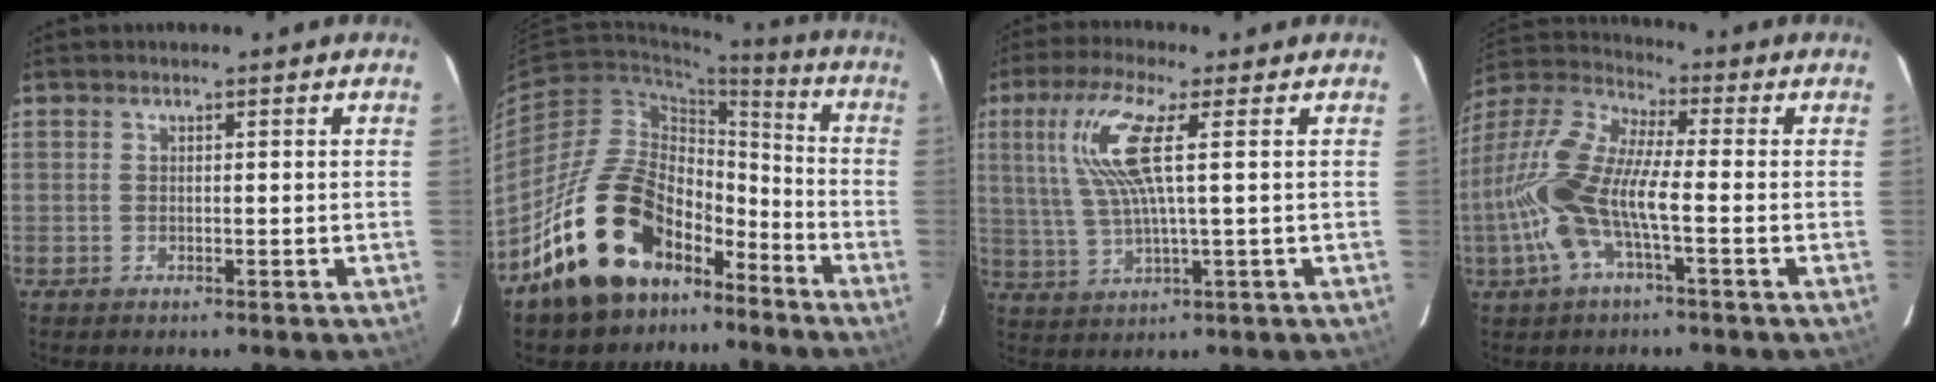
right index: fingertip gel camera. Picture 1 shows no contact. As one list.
[{"total": 20.4, "force": [-13.7, 11.4, 10.0], "torque": [-0.190, 0.023, -0.210]}, {"total": 10.4, "force": [2.6, 1.3, 10.0], "torque": [-0.202, 0.008, 0.056]}, {"total": 14.7, "force": [-3.3, 4.0, 13.7], "torque": [-0.285, 0.000, -0.072]}]